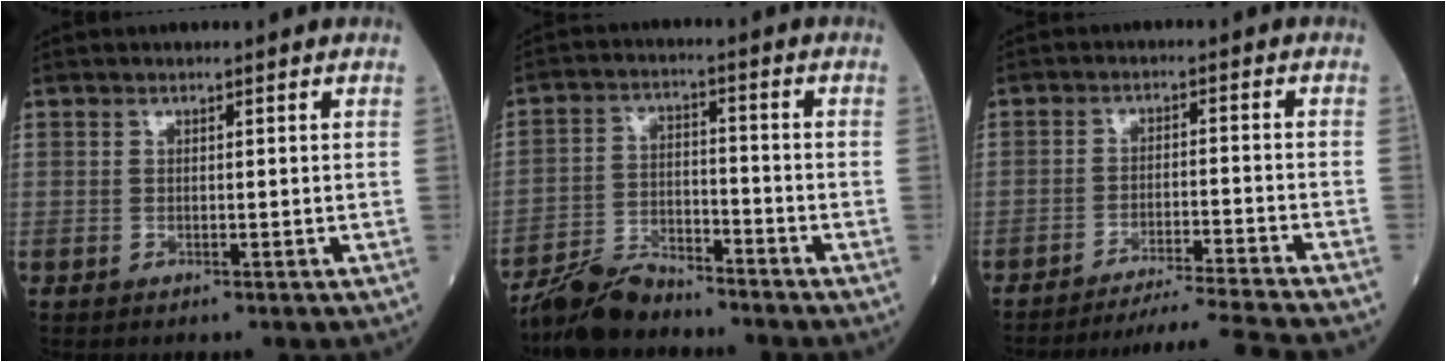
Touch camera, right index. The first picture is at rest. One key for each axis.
{"total": 7.4, "fx": -7.0, "fy": 1.6, "fz": 1.8, "tx": -0.038, "ty": -0.003, "tz": -0.133}
{"total": 11.6, "fx": -10.8, "fy": -3.1, "fz": 2.8, "tx": -0.023, "ty": -0.025, "tz": -0.167}